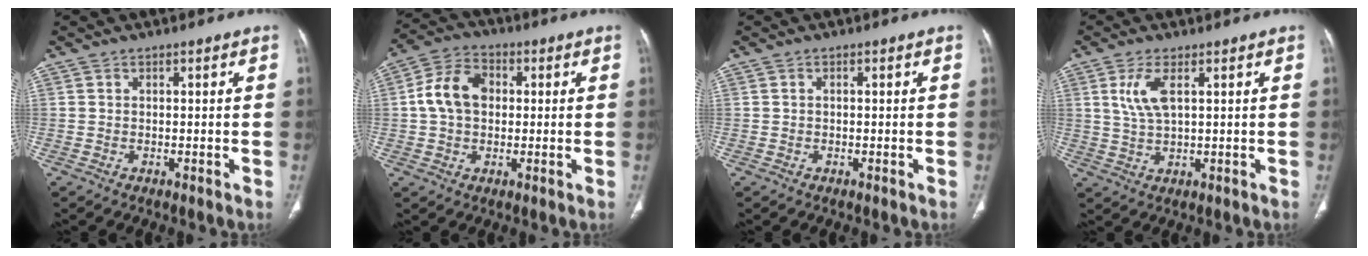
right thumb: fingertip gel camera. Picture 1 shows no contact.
{"total": 9.5, "force": [0.9, 7.0, 6.4], "torque": [-0.111, 0.022, 0.010]}
{"total": 0.0}
{"total": 5.6, "force": [1.9, 2.1, 4.8], "torque": [-0.111, -0.007, 0.045]}